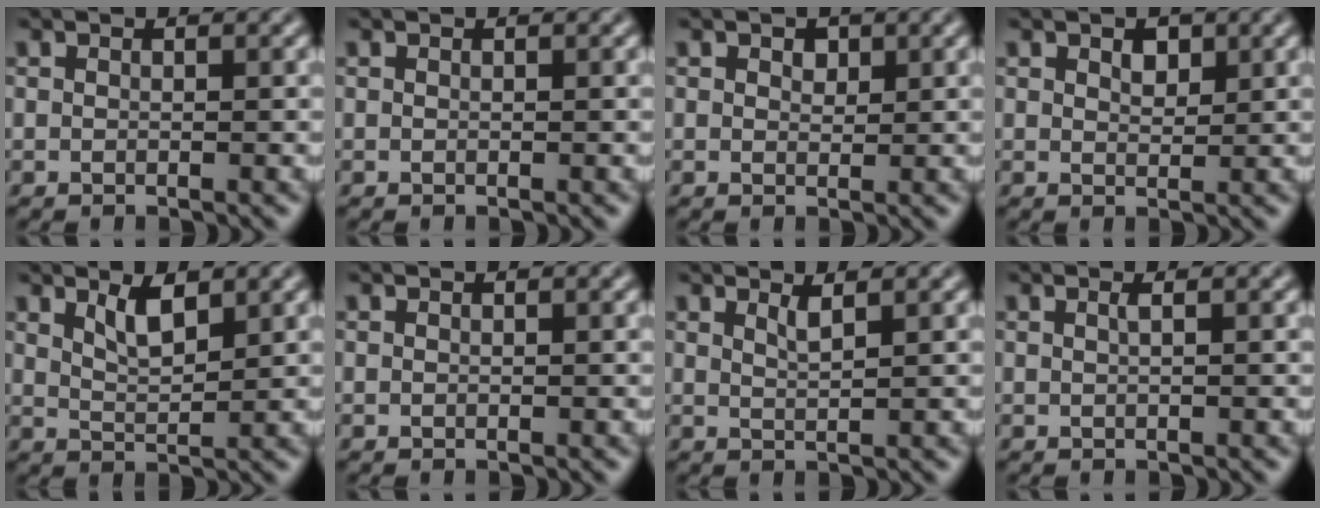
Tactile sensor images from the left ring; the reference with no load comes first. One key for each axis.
{"total": 0.0}
{"total": 1.1, "fx": 0.6, "fy": 0.7, "fz": 0.5, "tx": -0.006, "ty": -0.001, "tz": 0.009}
{"total": 1.5, "fx": 0.8, "fy": 0.8, "fz": 0.8, "tx": -0.012, "ty": 0.001, "tz": 0.015}
{"total": 2.4, "fx": 1.6, "fy": 0.7, "fz": 1.7, "tx": -0.033, "ty": -0.005, "tz": 0.032}
{"total": 0.0}
{"total": 1.3, "fx": 0.9, "fy": 0.3, "fz": 0.9, "tx": -0.010, "ty": -0.001, "tz": 0.013}
{"total": 0.8, "fx": 0.2, "fy": 0.2, "fz": 0.7, "tx": -0.008, "ty": 0.004, "tz": 0.002}